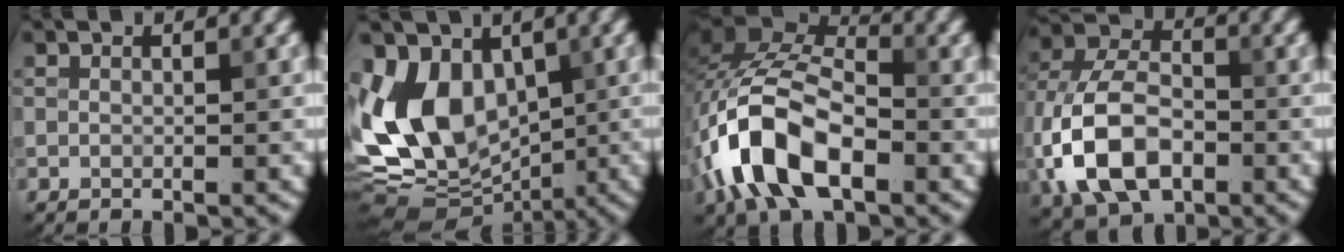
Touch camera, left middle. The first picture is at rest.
{"total": 11.5, "force": [0.1, 8.3, 8.0], "torque": [-0.162, -0.004, -0.008]}
{"total": 11.1, "force": [-4.5, 5.8, 8.3], "torque": [-0.163, 0.012, -0.097]}
{"total": 10.6, "force": [-3.0, 6.7, 7.7], "torque": [-0.173, 0.000, -0.072]}